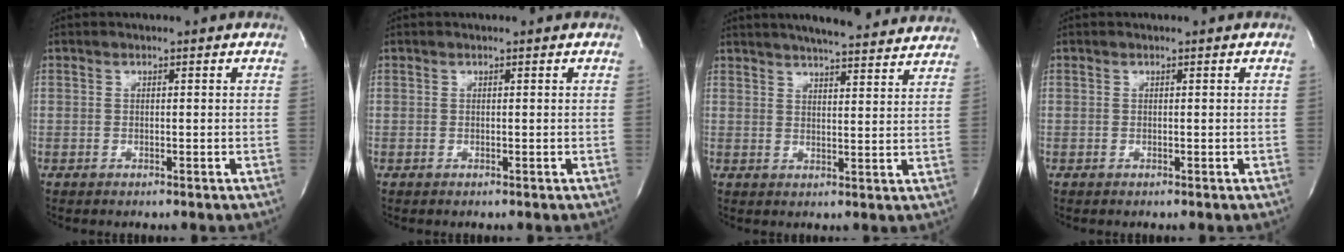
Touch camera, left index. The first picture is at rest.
{"total": 0.0}
{"total": 16.3, "force": [14.8, 2.2, 6.5], "torque": [-0.092, 0.014, 0.186]}
{"total": 0.0}